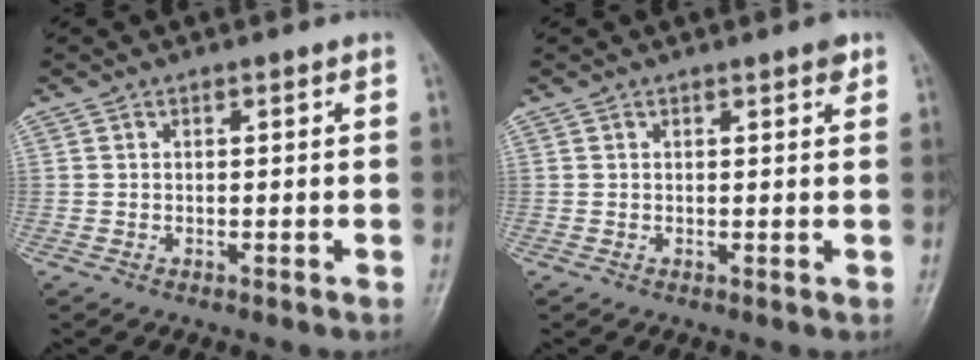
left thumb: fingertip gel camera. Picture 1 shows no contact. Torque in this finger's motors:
{"motor_torque": [0.40, 0.26, 0.20, -0.23, 0.00]}